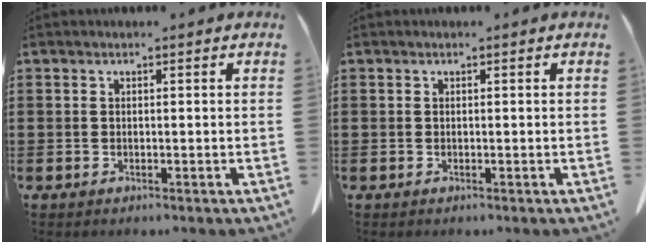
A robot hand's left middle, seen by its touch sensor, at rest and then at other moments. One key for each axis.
{"total": 0.0}